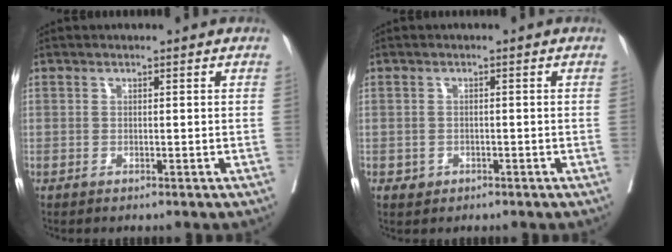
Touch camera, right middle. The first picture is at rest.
{"total": 1.4, "force": [-0.6, 1.2, 0.3], "torque": [-0.006, 0.003, -0.005]}